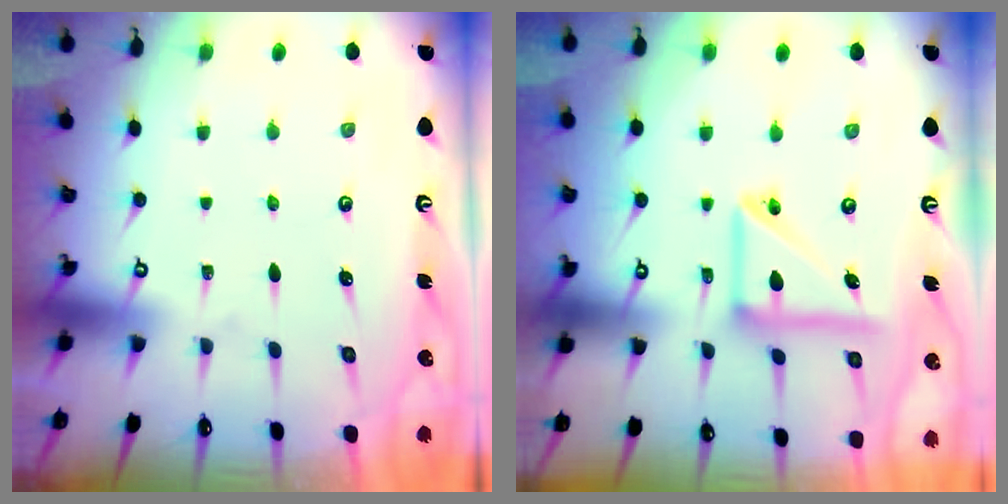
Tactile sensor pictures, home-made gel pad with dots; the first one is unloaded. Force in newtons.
{"total": 14.2, "press": 14.0, "slide": 2.1}